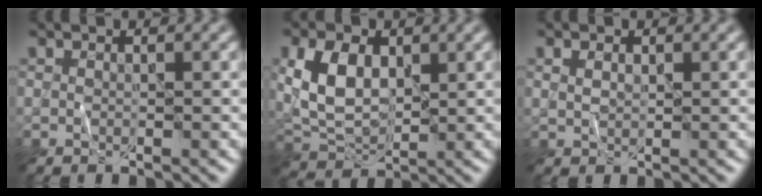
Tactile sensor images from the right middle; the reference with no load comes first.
{"total": 6.0, "force": [1.3, 3.8, 4.5], "torque": [-0.097, 0.006, 0.028]}
{"total": 1.3, "force": [0.7, 0.7, 0.8], "torque": [-0.018, 0.002, 0.017]}